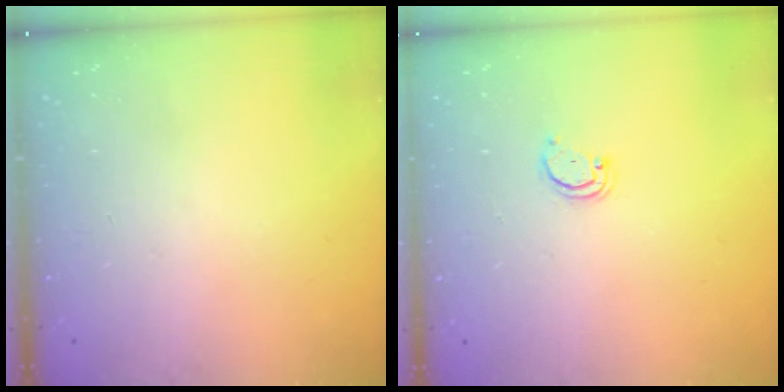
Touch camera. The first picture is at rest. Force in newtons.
{"total": 2.1, "press": 2.1, "slide": 0.2}